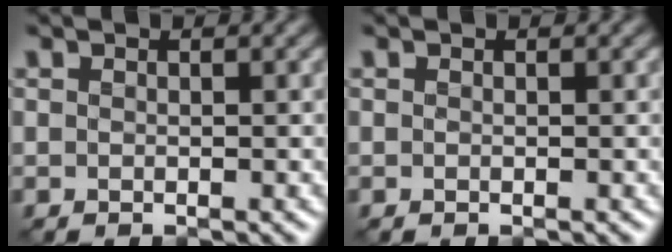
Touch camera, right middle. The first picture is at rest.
{"total": 0.0}